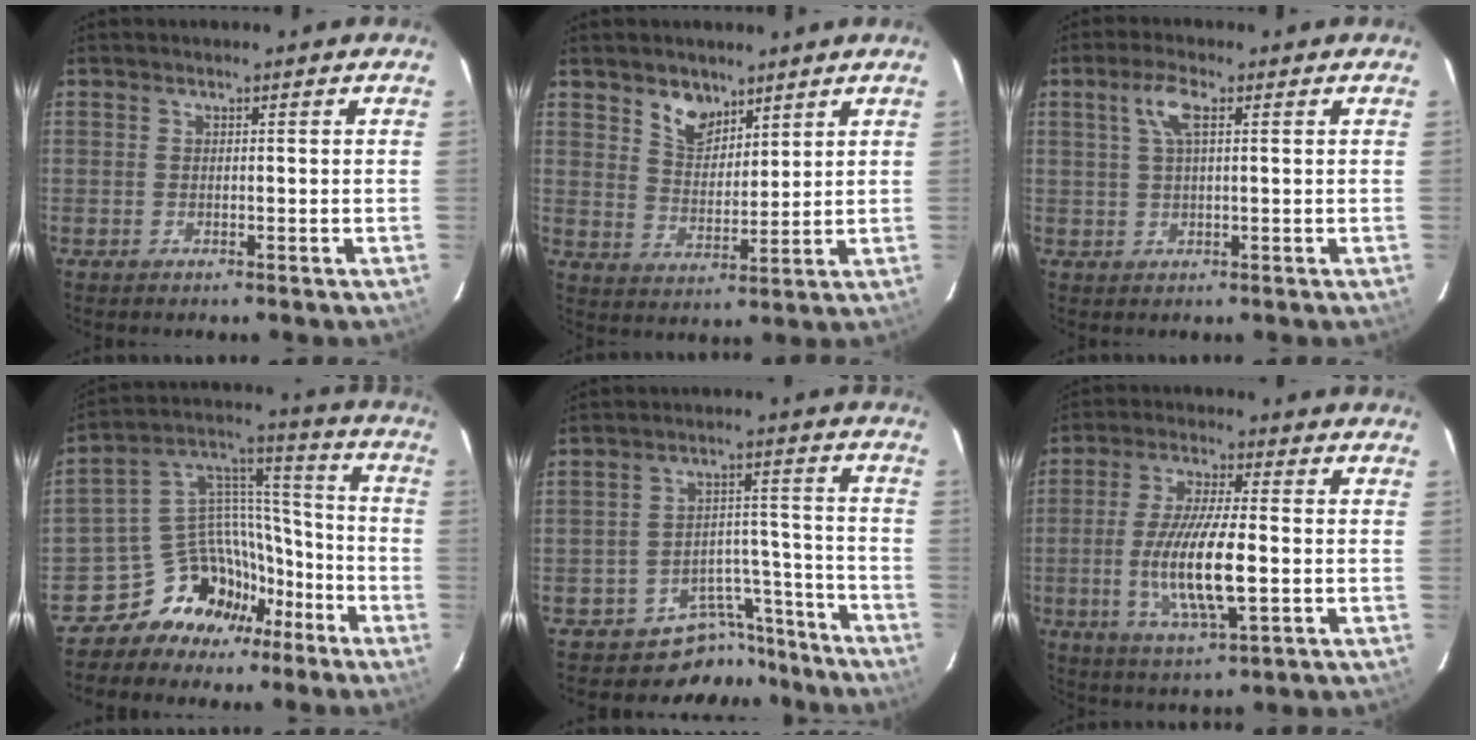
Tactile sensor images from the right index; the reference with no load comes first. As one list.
[{"total": 6.5, "force": [4.6, 3.8, 2.6], "torque": [-0.036, 0.003, 0.088]}, {"total": 4.3, "force": [1.6, 1.2, 3.8], "torque": [-0.078, 0.009, 0.031]}, {"total": 13.2, "force": [-9.6, 8.5, 3.2], "torque": [-0.063, 0.077, -0.157]}, {"total": 10.5, "force": [-9.3, 4.9, 0.0], "torque": [0.005, 0.058, -0.133]}, {"total": 12.7, "force": [-2.2, 2.7, 12.2], "torque": [-0.239, -0.011, -0.041]}]